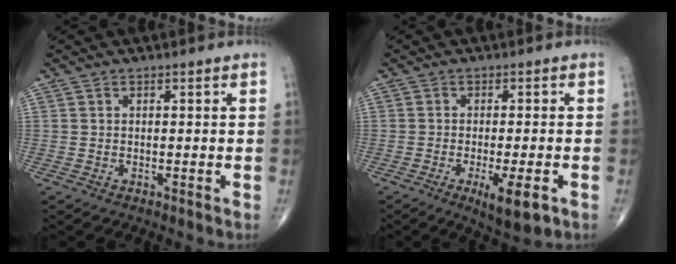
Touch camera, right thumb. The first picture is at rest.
{"total": 7.2, "force": [-3.0, 1.8, 6.2], "torque": [-0.095, -0.011, -0.042]}